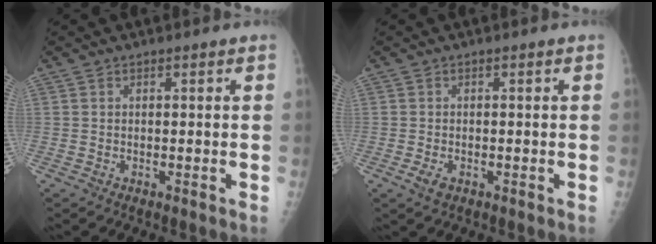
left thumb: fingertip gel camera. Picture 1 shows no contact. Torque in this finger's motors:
{"motor_torque": [-0.30, 0.30, 0.18, 0.20, 0.05]}